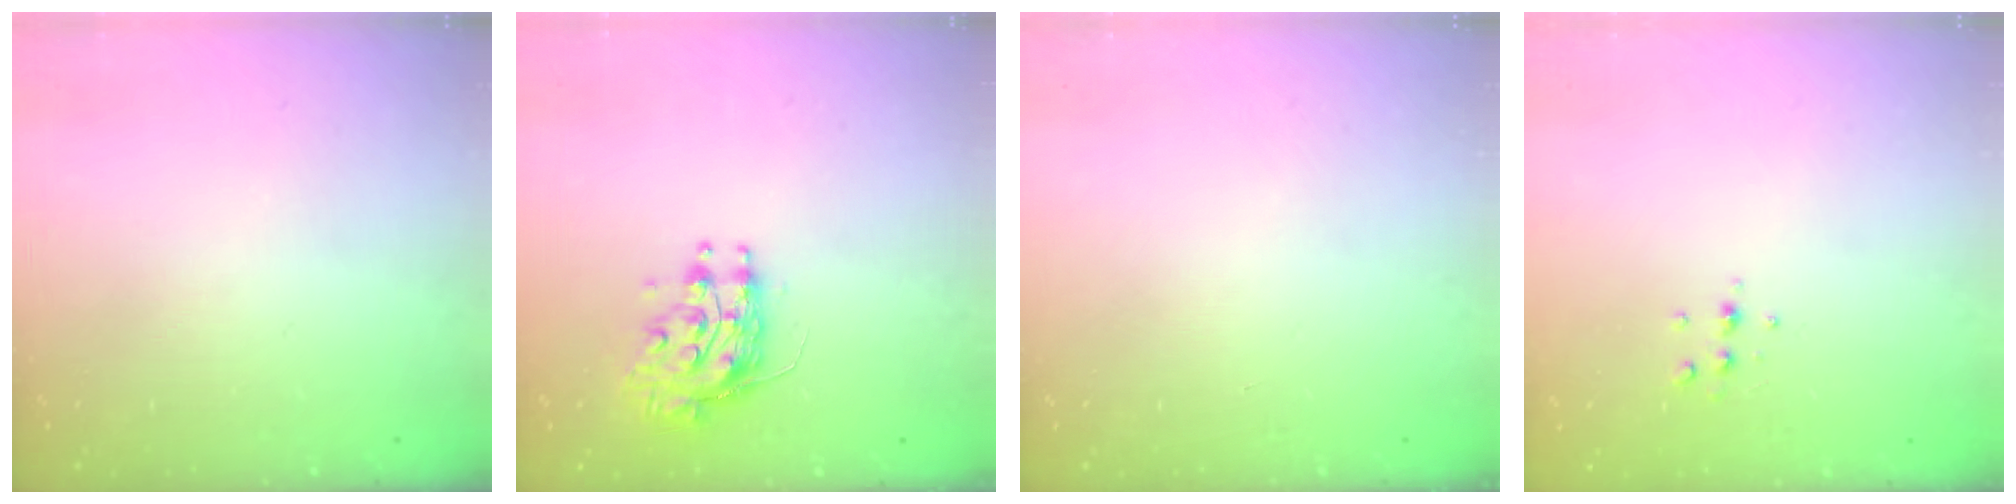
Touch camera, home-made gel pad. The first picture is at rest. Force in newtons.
{"total": 9.3, "press": 9.2, "slide": 0.6}
{"total": 0.0}
{"total": 4.7, "press": 4.4, "slide": 1.6}